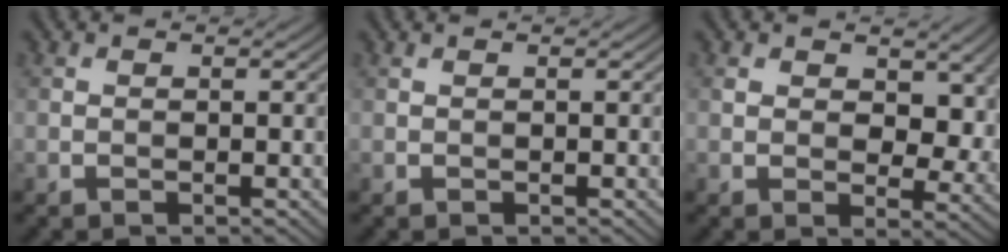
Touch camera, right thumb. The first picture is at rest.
{"total": 0.0}
{"total": 7.9, "force": [1.9, 5.2, 5.6], "torque": [-0.111, -0.012, 0.029]}